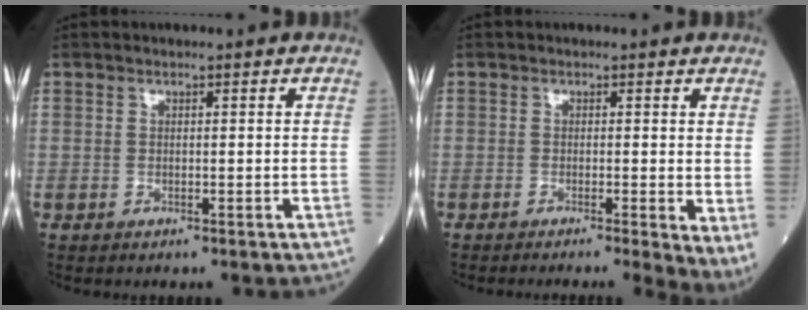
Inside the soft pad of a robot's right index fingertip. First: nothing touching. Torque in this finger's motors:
{"motor_torque": [0.86, -0.94, 1.05, 0.19]}